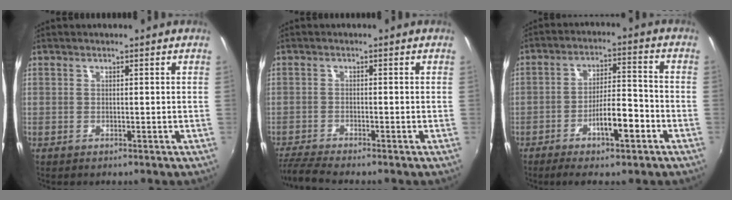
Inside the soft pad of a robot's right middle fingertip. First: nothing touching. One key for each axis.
{"total": 5.0, "fx": -4.6, "fy": -0.4, "fz": 1.8, "tx": -0.055, "ty": -0.022, "tz": -0.088}
{"total": 8.2, "fx": -4.3, "fy": 1.7, "fz": 6.8, "tx": -0.125, "ty": 0.006, "tz": -0.064}